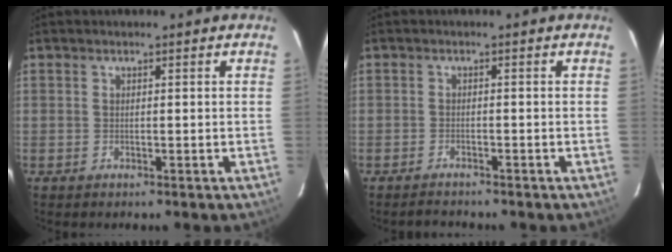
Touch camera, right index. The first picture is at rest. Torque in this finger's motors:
{"motor_torque": [-0.16, -0.24, 0.09, 0.01]}